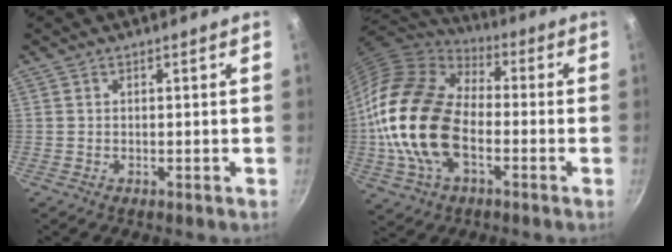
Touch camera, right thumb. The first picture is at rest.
{"total": 22.0, "force": [-3.6, 13.3, 17.2], "torque": [-0.350, 0.019, -0.074]}